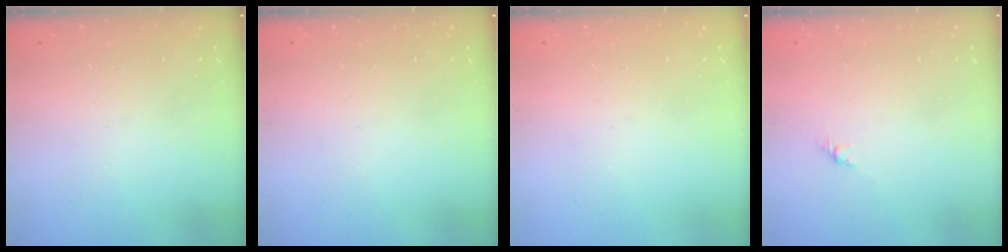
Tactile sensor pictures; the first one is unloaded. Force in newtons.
{"total": 0.0}
{"total": 0.0}
{"total": 3.0, "press": 2.9, "slide": 0.7}